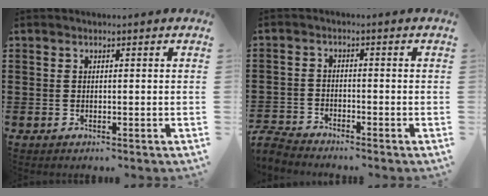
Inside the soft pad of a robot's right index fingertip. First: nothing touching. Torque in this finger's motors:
{"motor_torque": [-2.14, 0.00, -1.05, -0.21]}